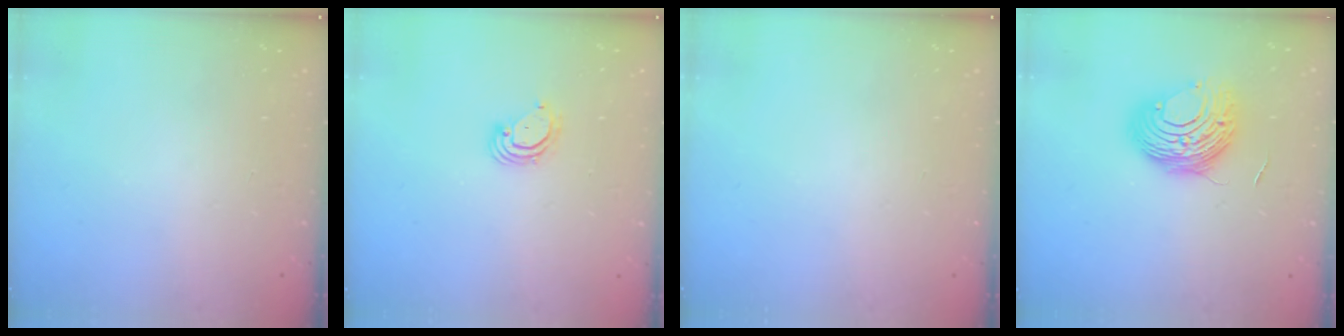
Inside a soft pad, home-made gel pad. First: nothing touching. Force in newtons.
{"total": 3.9, "press": 3.9, "slide": 0.1}
{"total": 0.0}
{"total": 10.7, "press": 10.7, "slide": 0.6}